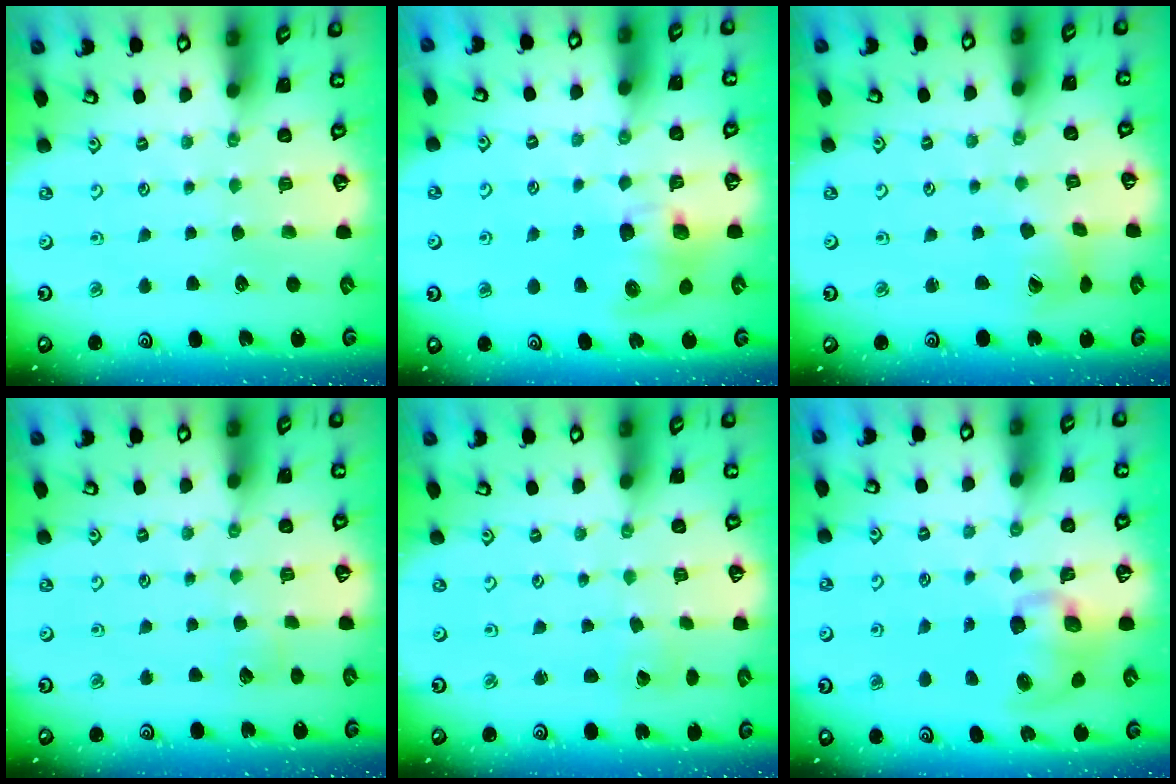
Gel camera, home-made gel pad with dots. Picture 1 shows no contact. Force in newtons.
{"total": 8.8, "press": 8.7, "slide": 1.3}
{"total": 4.3, "press": 4.2, "slide": 0.5}
{"total": 2.9, "press": 2.9, "slide": 0.3}
{"total": 2.2, "press": 2.2, "slide": 0.1}
{"total": 10.0, "press": 9.8, "slide": 1.6}